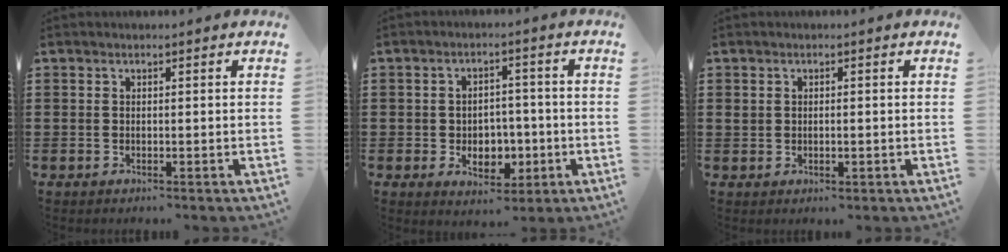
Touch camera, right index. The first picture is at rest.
{"total": 4.9, "force": [-1.2, 3.9, 2.7], "torque": [-0.041, 0.005, -0.025]}
{"total": 1.3, "force": [0.1, 0.8, 0.9], "torque": [-0.020, 0.007, 0.000]}